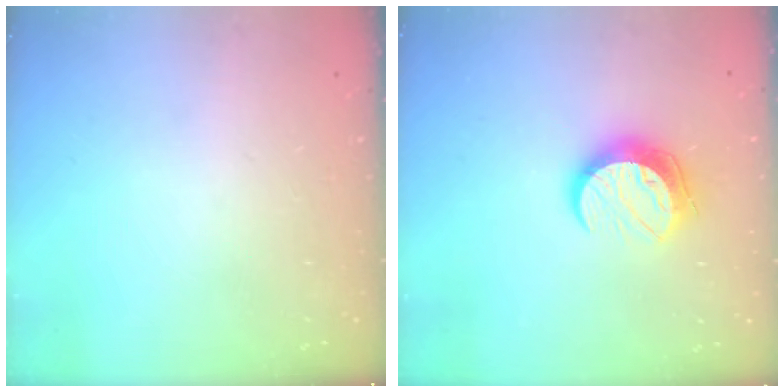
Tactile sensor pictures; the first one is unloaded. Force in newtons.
{"total": 12.0, "press": 12.0, "slide": 0.8}